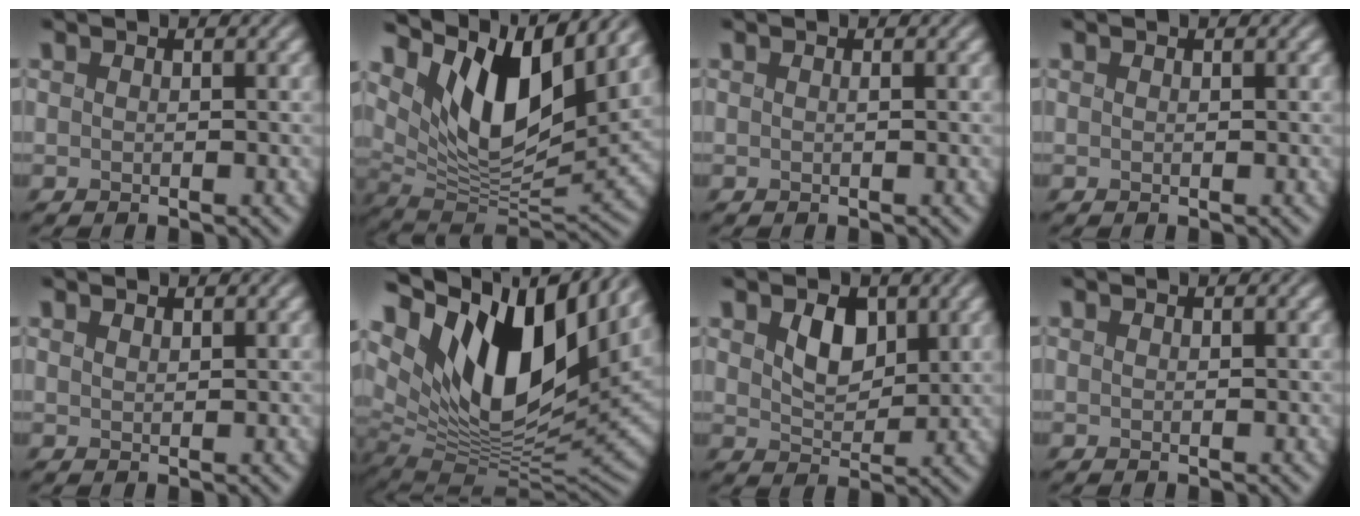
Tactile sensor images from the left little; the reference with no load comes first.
{"total": 11.3, "force": [5.4, 5.0, 8.5], "torque": [-0.139, -0.003, 0.095]}
{"total": 0.0}
{"total": 0.0}
{"total": 0.6, "force": [0.5, 0.1, 0.2], "torque": [-0.005, -0.001, 0.009]}
{"total": 15.5, "force": [6.5, 7.9, 11.6], "torque": [-0.199, 0.020, 0.110]}
{"total": 3.2, "force": [0.9, 2.2, 2.1], "torque": [-0.045, -0.006, 0.014]}
{"total": 0.0}